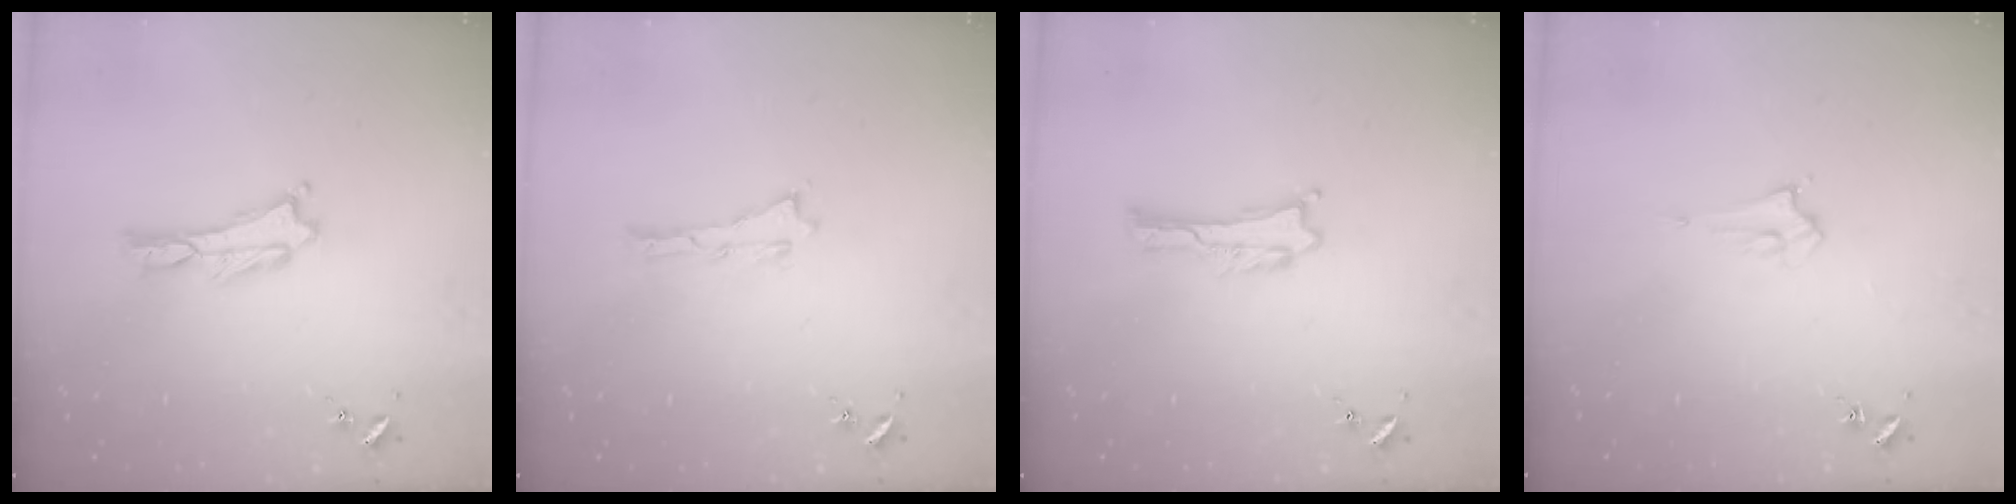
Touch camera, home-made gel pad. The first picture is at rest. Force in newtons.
{"total": 0.0}
{"total": 0.0}
{"total": 2.1, "press": 2.1, "slide": 0.2}